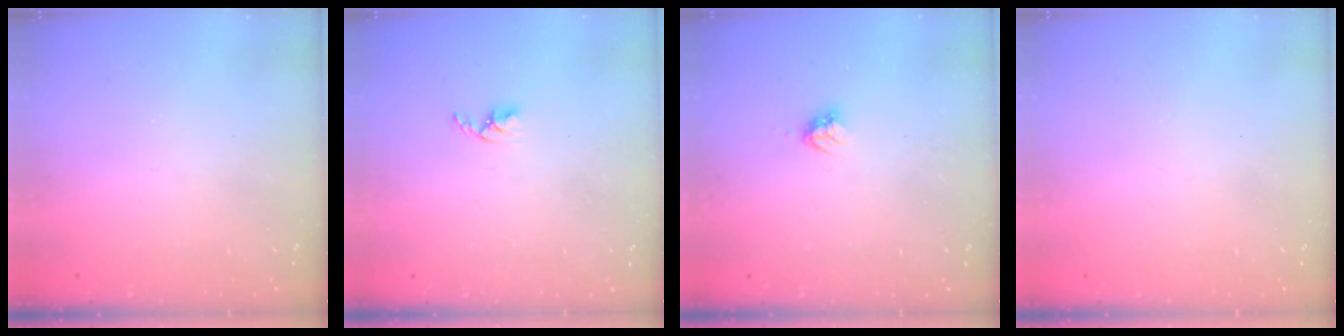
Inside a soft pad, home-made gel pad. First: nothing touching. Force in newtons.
{"total": 2.7, "press": 2.7, "slide": 0.5}
{"total": 3.3, "press": 3.3, "slide": 0.3}
{"total": 0.0}